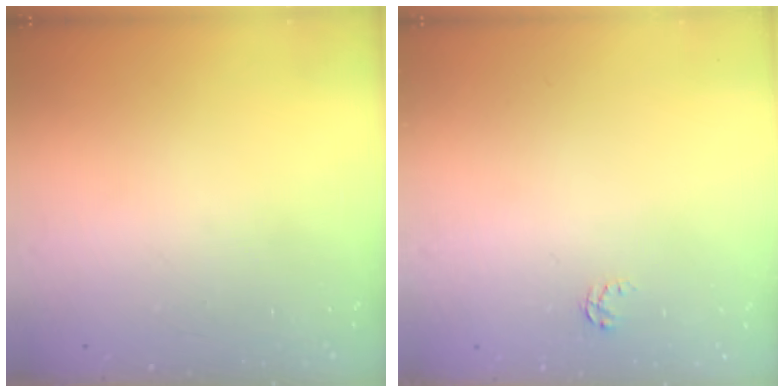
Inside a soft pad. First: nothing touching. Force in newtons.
{"total": 2.6, "press": 2.6, "slide": 0.4}